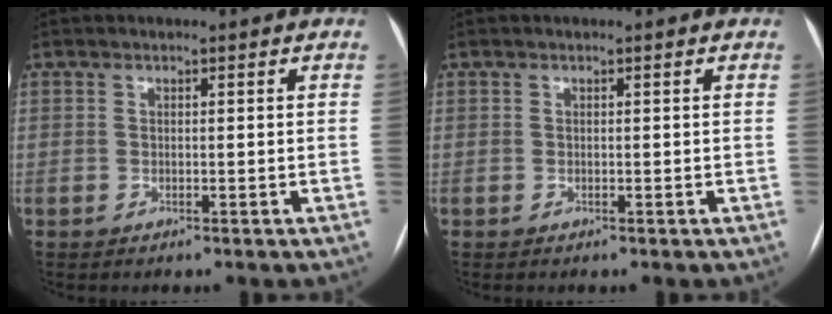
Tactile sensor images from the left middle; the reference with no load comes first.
{"total": 0.0}